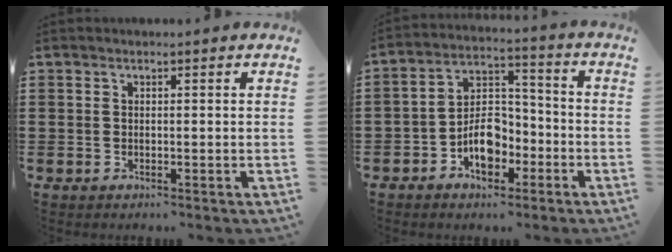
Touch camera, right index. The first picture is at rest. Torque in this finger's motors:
{"motor_torque": [2.14, 0.00, 1.05, 0.15]}